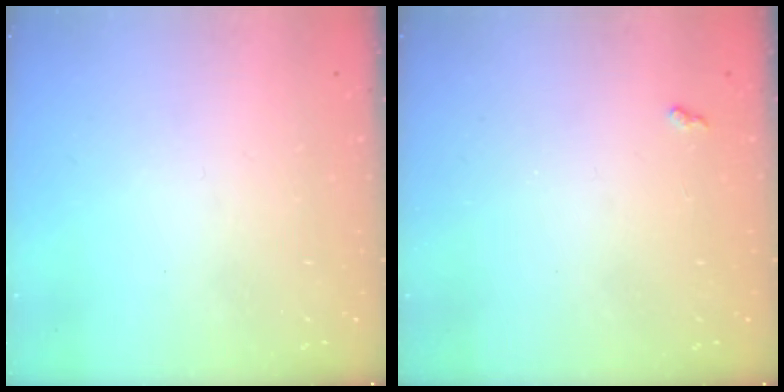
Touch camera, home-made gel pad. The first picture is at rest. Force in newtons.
{"total": 3.6, "press": 3.6, "slide": 0.4}